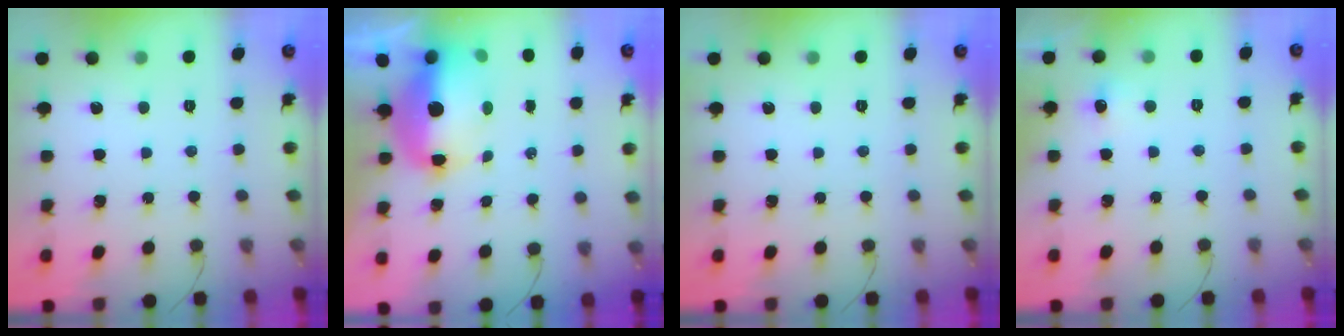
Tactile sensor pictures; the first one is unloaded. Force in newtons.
{"total": 17.7, "press": 14.1, "slide": 10.6}
{"total": 0.0}
{"total": 4.6, "press": 4.4, "slide": 1.2}